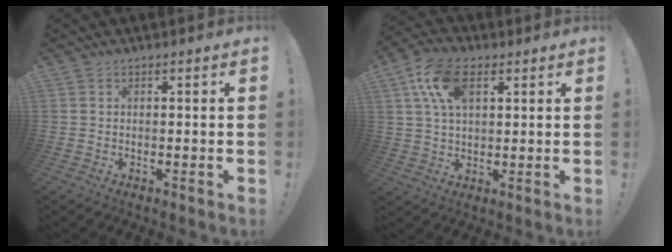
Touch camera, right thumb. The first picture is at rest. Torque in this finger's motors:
{"motor_torque": [1.50, 1.11, 0.57, -0.51, 0.09]}